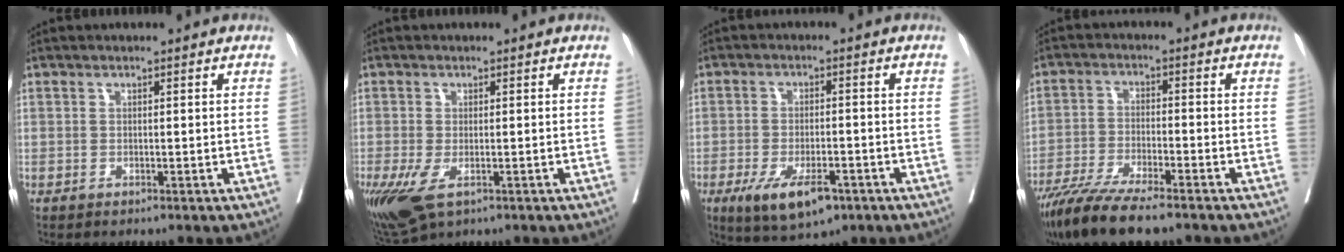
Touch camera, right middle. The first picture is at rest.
{"total": 8.3, "force": [-4.0, 3.9, 6.2], "torque": [-0.131, -0.026, -0.064]}
{"total": 8.2, "force": [-4.5, 3.0, 6.2], "torque": [-0.110, -0.013, -0.067]}
{"total": 11.6, "force": [-9.4, 1.4, 6.7], "torque": [-0.110, -0.029, -0.159]}